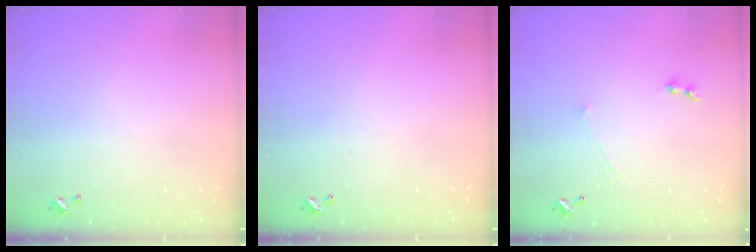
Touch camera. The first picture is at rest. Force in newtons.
{"total": 0.0}
{"total": 1.2, "press": 0.7, "slide": 1.0}